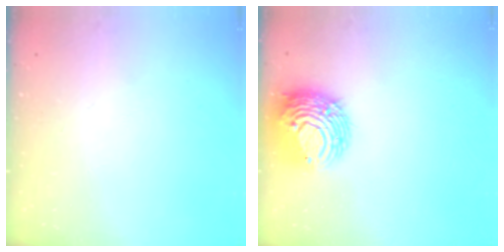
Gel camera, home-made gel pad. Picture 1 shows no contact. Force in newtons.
{"total": 12.2, "press": 12.1, "slide": 1.0}